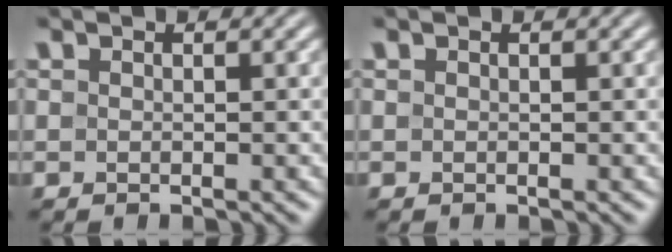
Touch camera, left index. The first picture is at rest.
{"total": 0.0}